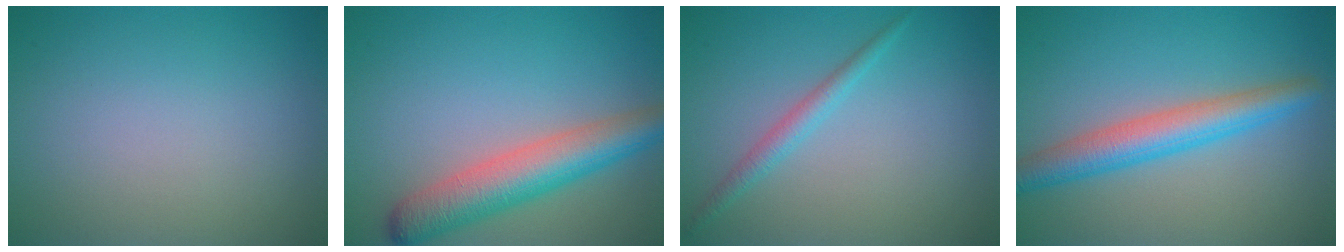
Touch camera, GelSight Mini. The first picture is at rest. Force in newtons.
{"total": 6.1, "press": 6.1, "slide": 0.3}
{"total": 1.7, "press": 1.7, "slide": 0.1}
{"total": 4.8, "press": 4.8, "slide": 0.1}